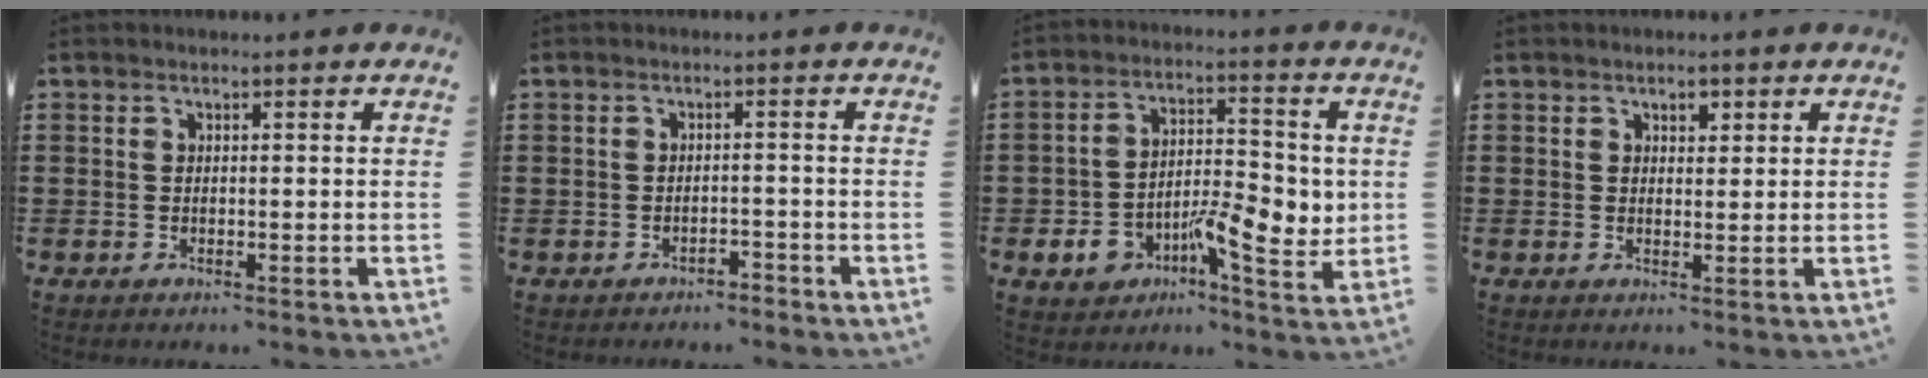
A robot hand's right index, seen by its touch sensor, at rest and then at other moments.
{"total": 1.9, "force": [-1.8, 0.4, -0.1], "torque": [-0.005, 0.004, -0.041]}
{"total": 10.2, "force": [-2.9, 5.4, 8.2], "torque": [-0.122, 0.006, -0.050]}
{"total": 1.7, "force": [1.1, 1.0, 0.8], "torque": [-0.010, 0.003, 0.019]}